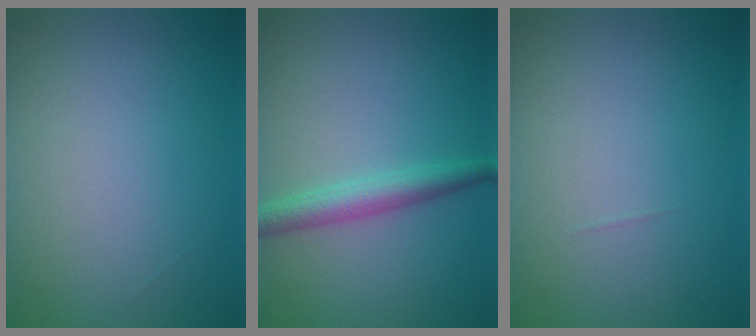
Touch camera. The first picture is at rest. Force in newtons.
{"total": 2.9, "press": 2.9, "slide": 0.1}
{"total": 0.0}